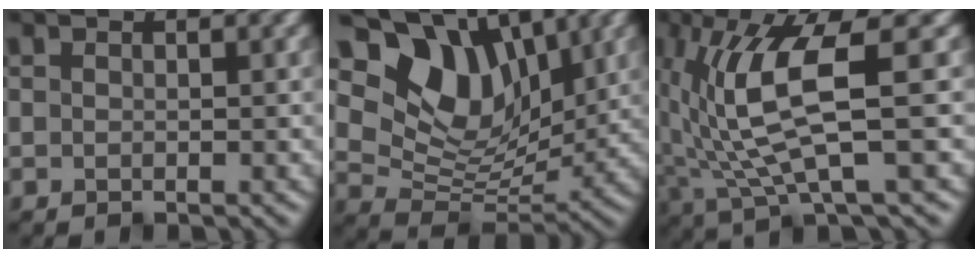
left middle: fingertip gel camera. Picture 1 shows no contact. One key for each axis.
{"total": 10.5, "fx": 4.9, "fy": 6.7, "fz": 6.4, "tx": -0.119, "ty": -0.007, "tz": 0.091}
{"total": 7.4, "fx": 0.8, "fy": 1.8, "fz": 7.1, "tx": -0.158, "ty": -0.009, "tz": 0.022}